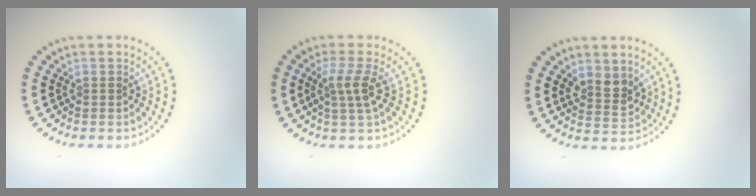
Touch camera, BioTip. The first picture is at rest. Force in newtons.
{"total": 2.4, "press": 1.9, "slide": 1.6}
{"total": 2.6, "press": 2.4, "slide": 1.0}